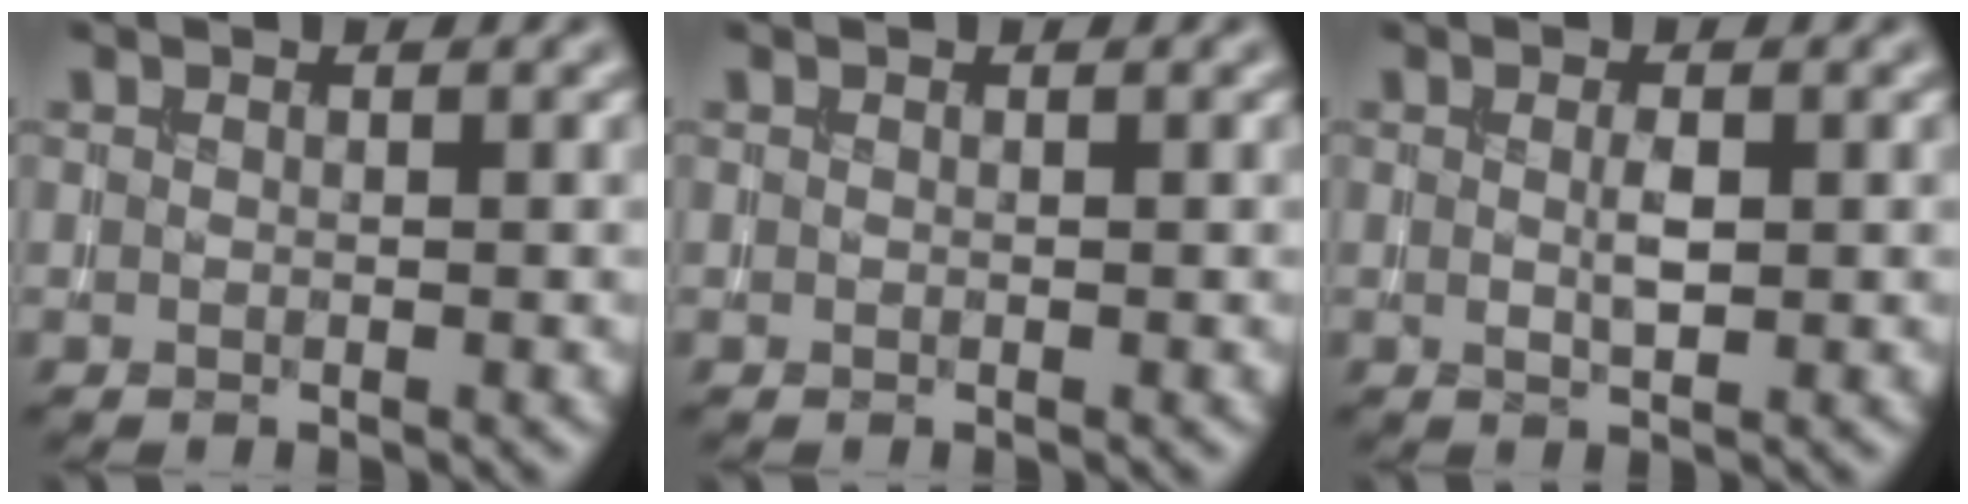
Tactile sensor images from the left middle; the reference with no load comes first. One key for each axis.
{"total": 0.0}
{"total": 1.4, "fx": 0.1, "fy": 0.3, "fz": 1.3, "tx": -0.028, "ty": 0.000, "tz": 0.005}